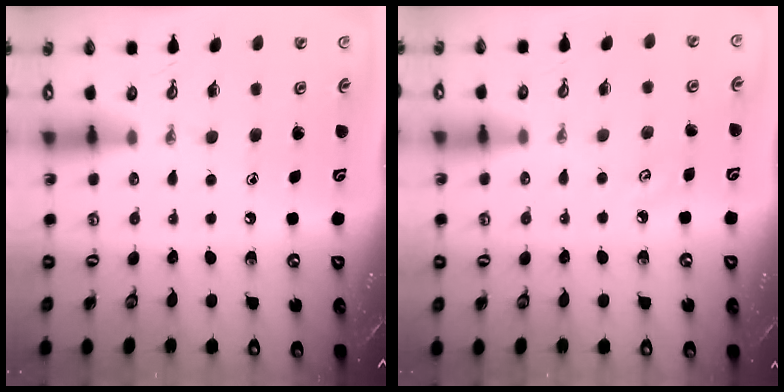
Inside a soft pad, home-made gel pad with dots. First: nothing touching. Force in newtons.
{"total": 3.8, "press": 3.8, "slide": 0.6}